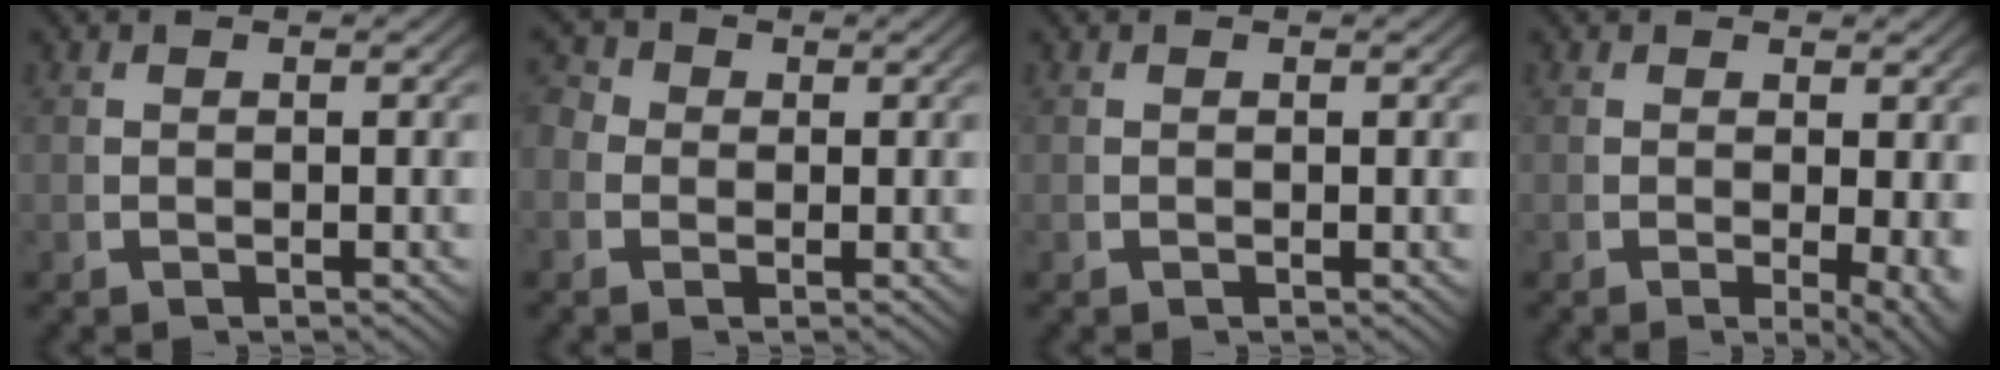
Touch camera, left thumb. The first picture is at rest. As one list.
[{"total": 2.8, "force": [0.4, 2.4, 1.4], "torque": [-0.029, -0.007, 0.002]}, {"total": 0.0}, {"total": 3.2, "force": [-0.4, 1.2, 3.0], "torque": [-0.039, -0.020, 0.002]}]